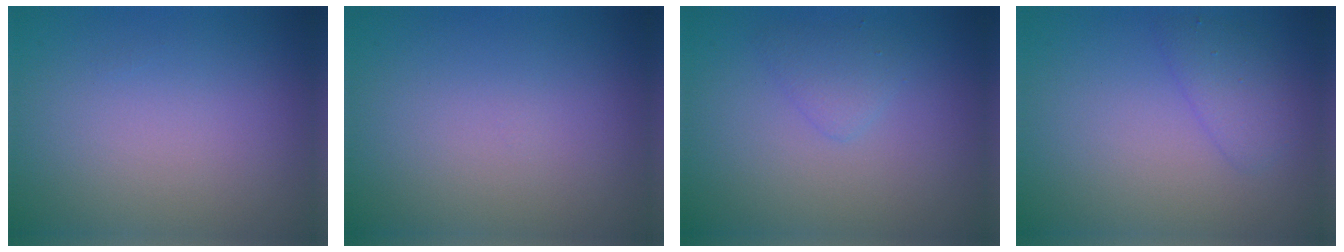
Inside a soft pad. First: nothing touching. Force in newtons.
{"total": 0.0}
{"total": 1.4, "press": 1.4, "slide": 0.1}
{"total": 1.9, "press": 1.9, "slide": 0.1}